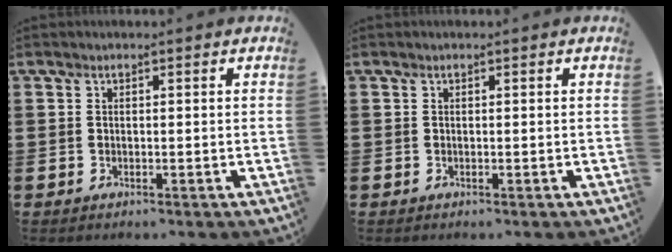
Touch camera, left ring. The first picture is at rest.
{"total": 0.0}